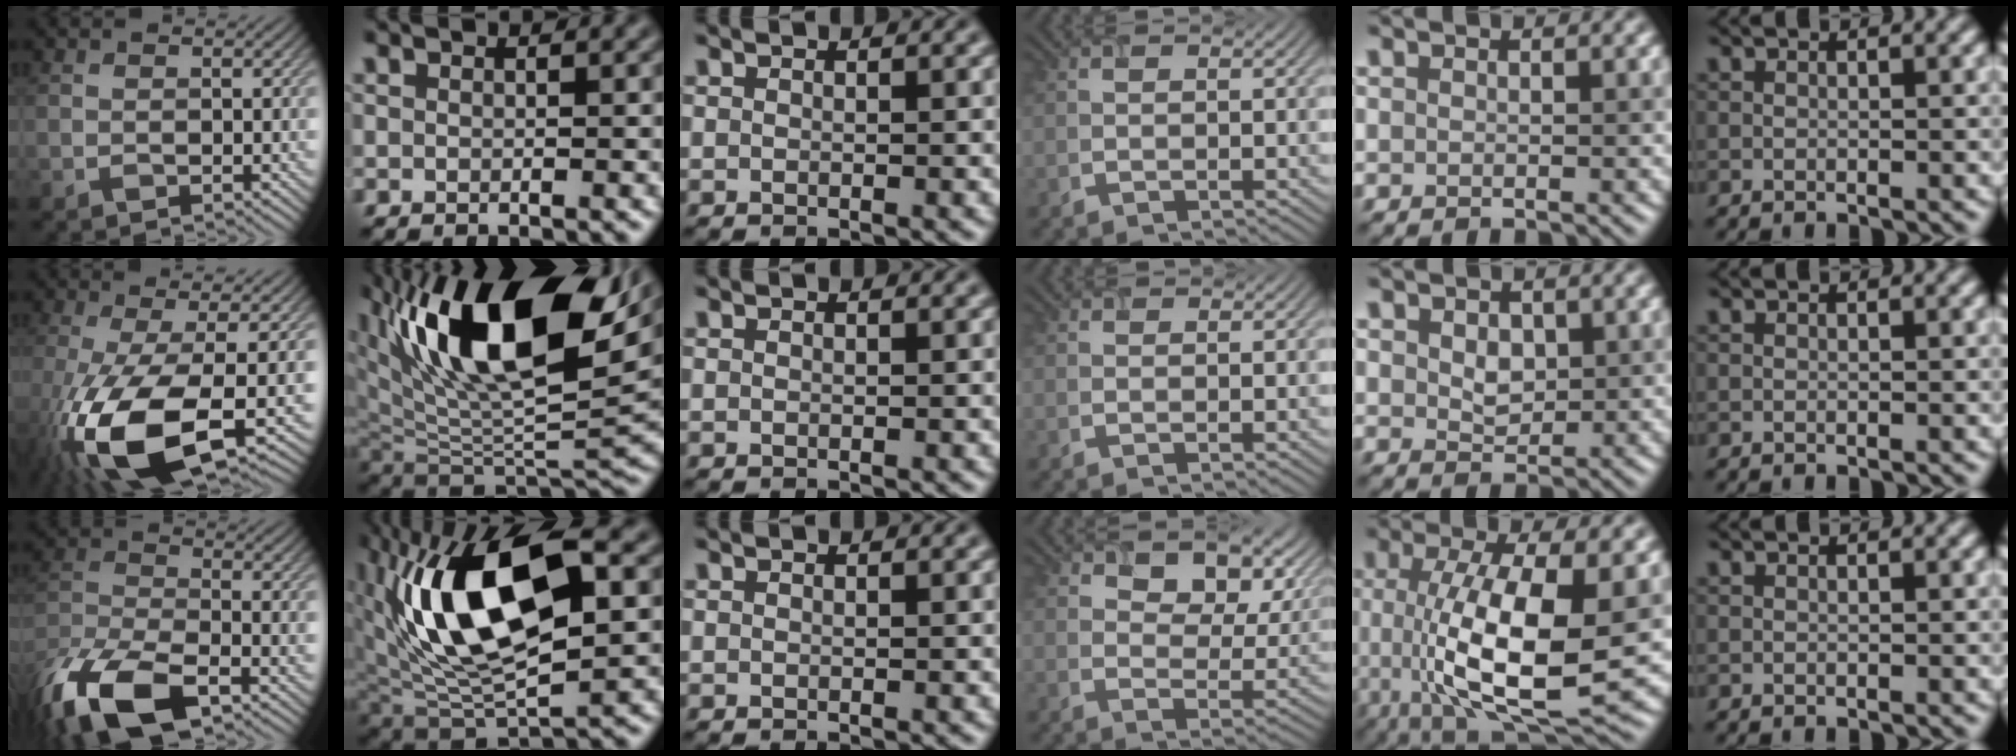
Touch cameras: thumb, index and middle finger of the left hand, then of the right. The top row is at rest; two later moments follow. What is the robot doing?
{"motion": "extract", "object": "airpods case & airpods"}